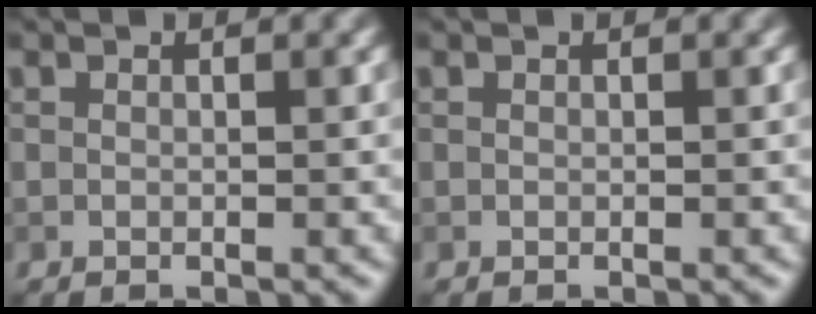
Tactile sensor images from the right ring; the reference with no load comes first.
{"total": 0.0}